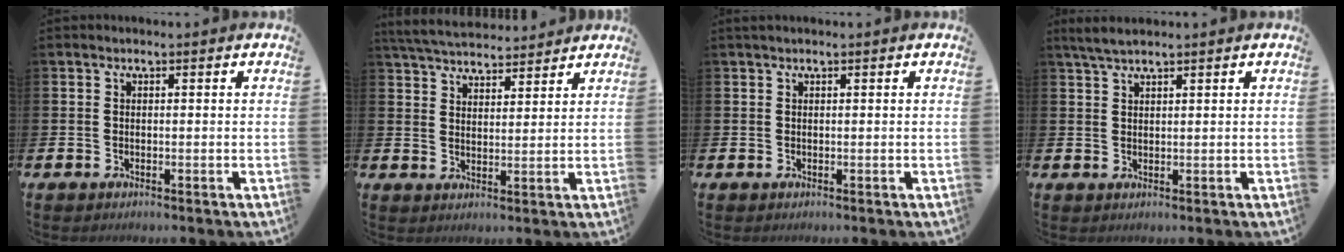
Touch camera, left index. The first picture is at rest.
{"total": 5.3, "force": [5.1, 1.0, 0.7], "torque": [-0.035, -0.023, 0.093]}
{"total": 0.6, "force": [0.4, 0.1, 0.4], "torque": [-0.003, 0.002, 0.006]}
{"total": 2.8, "force": [2.3, 0.5, 1.5], "torque": [-0.037, 0.003, 0.043]}